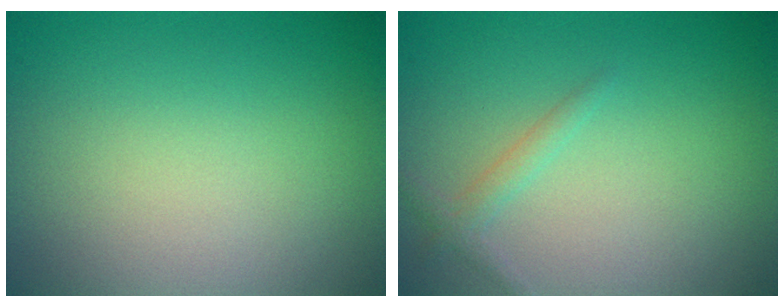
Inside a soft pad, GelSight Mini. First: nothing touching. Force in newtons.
{"total": 1.1, "press": 1.1, "slide": 0.0}